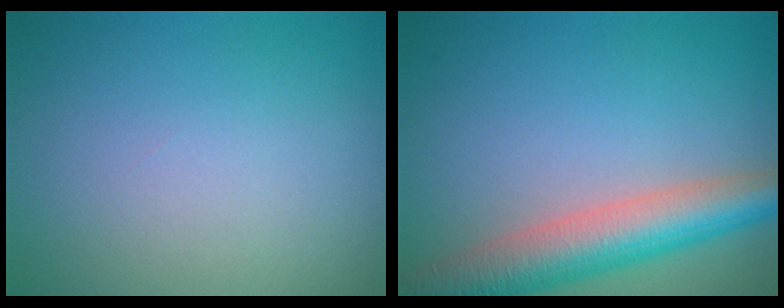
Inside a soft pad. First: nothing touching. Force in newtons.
{"total": 6.6, "press": 6.6, "slide": 0.3}